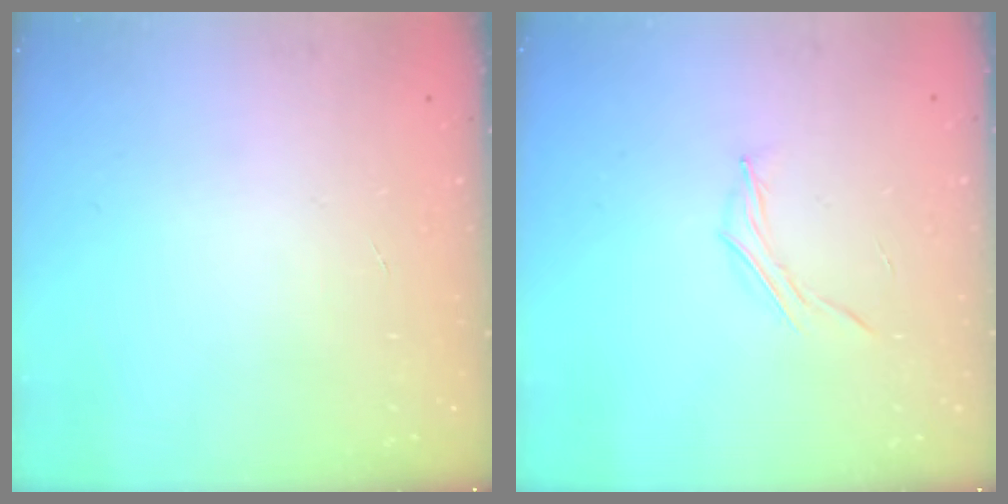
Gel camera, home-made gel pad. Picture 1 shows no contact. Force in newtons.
{"total": 3.6, "press": 3.5, "slide": 1.0}